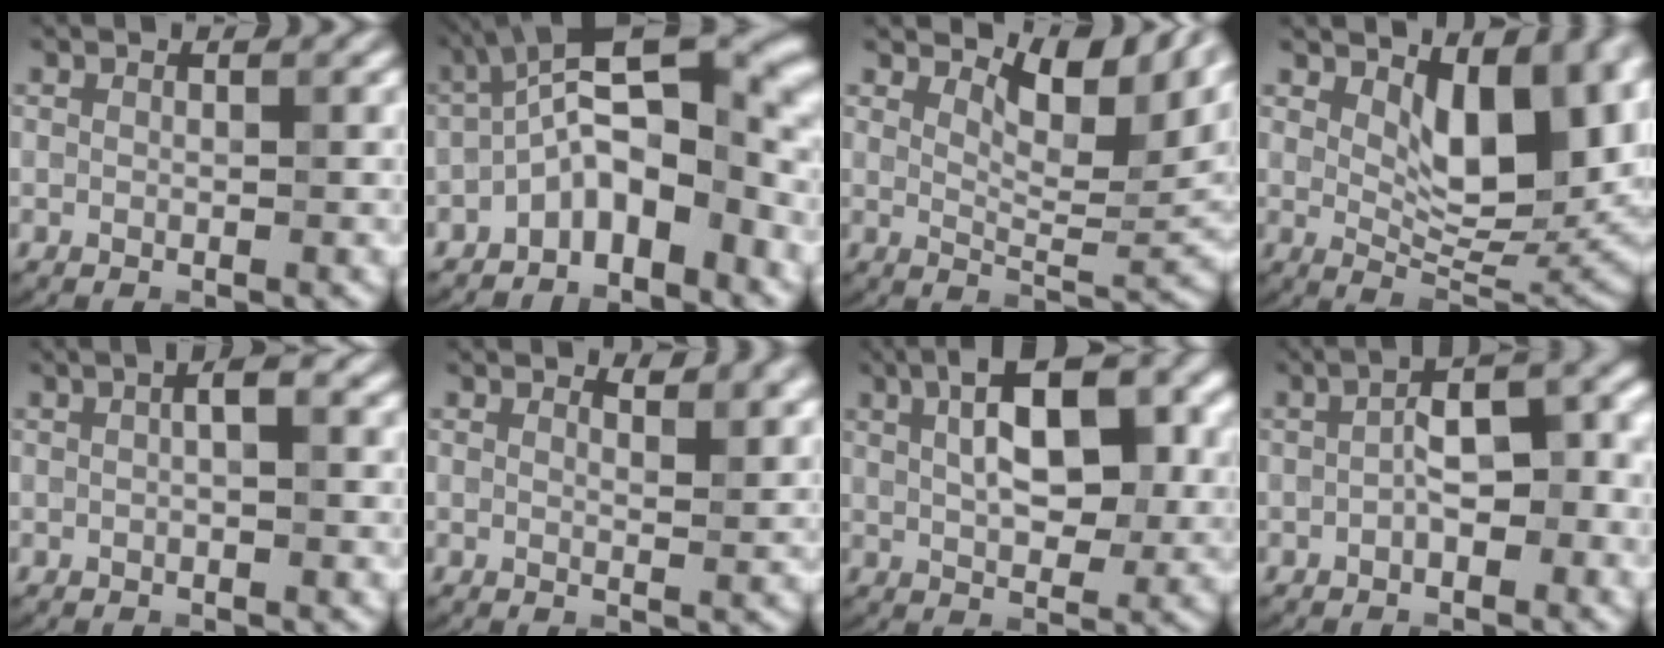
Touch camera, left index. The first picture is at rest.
{"total": 9.2, "force": [-3.1, 4.0, 7.7], "torque": [-0.118, 0.024, -0.063]}
{"total": 8.6, "force": [4.8, 3.6, 6.3], "torque": [-0.094, 0.002, 0.081]}
{"total": 10.1, "force": [3.5, 4.9, 8.1], "torque": [-0.119, -0.014, 0.060]}
{"total": 1.7, "force": [0.2, 0.3, 1.7], "torque": [-0.029, 0.006, 0.004]}
{"total": 2.6, "force": [2.2, 0.7, 1.2], "torque": [-0.012, -0.003, 0.032]}
{"total": 8.1, "force": [2.3, 3.6, 6.9], "torque": [-0.099, 0.015, 0.030]}
{"total": 6.2, "force": [-0.7, 2.5, 5.7], "torque": [-0.081, 0.018, -0.022]}